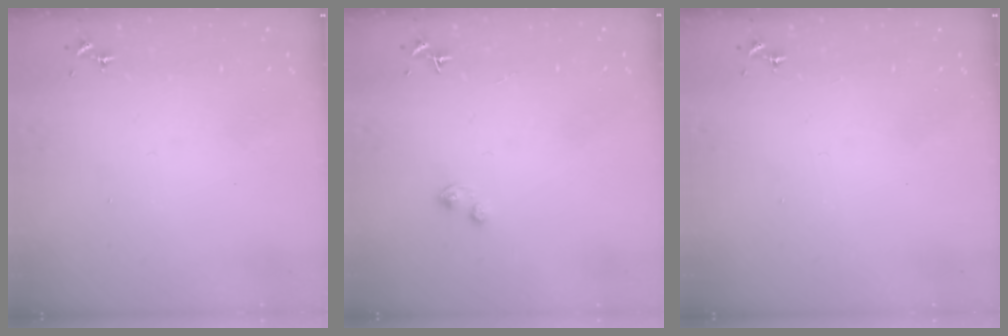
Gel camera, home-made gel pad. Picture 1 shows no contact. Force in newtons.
{"total": 1.6, "press": 1.5, "slide": 0.3}
{"total": 0.0}